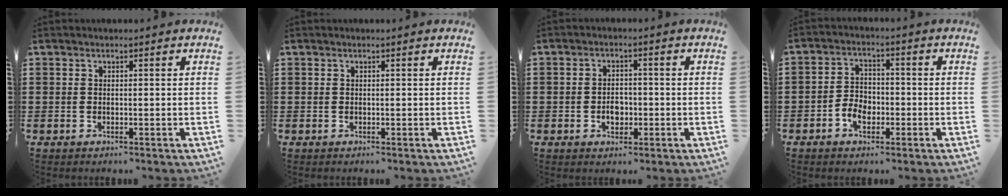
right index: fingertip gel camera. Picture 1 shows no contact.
{"total": 0.0}
{"total": 3.2, "force": [-0.9, 2.2, 2.2], "torque": [-0.028, -0.005, -0.019]}
{"total": 4.1, "force": [-2.0, 2.7, 2.3], "torque": [-0.053, 0.001, -0.040]}